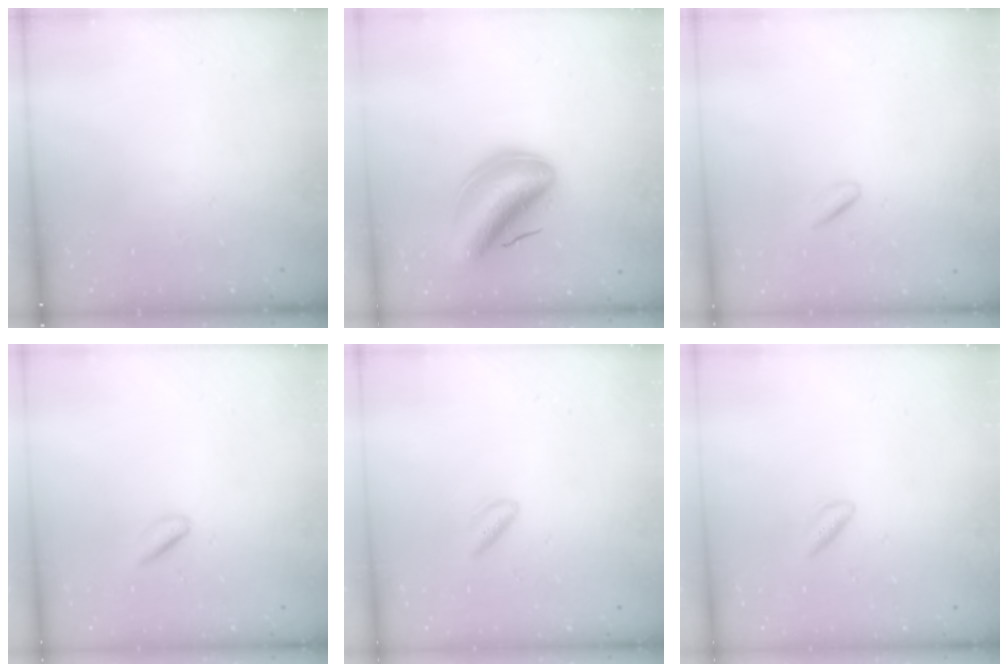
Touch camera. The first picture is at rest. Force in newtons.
{"total": 10.8, "press": 10.4, "slide": 3.1}
{"total": 1.5, "press": 1.3, "slide": 0.7}
{"total": 2.2, "press": 2.1, "slide": 0.7}
{"total": 2.5, "press": 2.2, "slide": 1.3}
{"total": 2.5, "press": 2.1, "slide": 1.2}